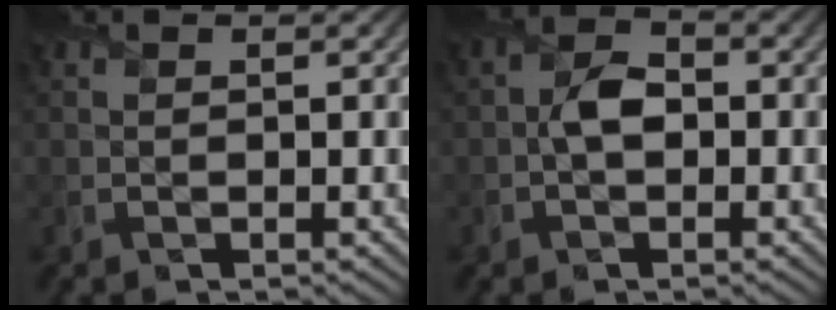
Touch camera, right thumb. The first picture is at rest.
{"total": 3.2, "force": [-0.6, 2.1, 2.3], "torque": [-0.045, 0.003, -0.017]}